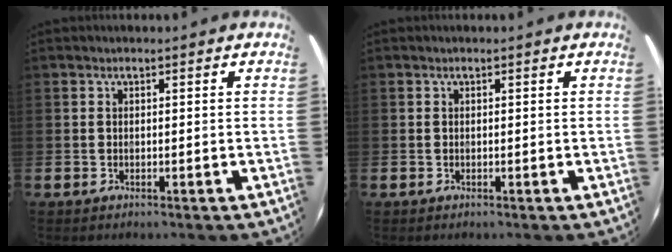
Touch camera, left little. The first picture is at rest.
{"total": 0.0}